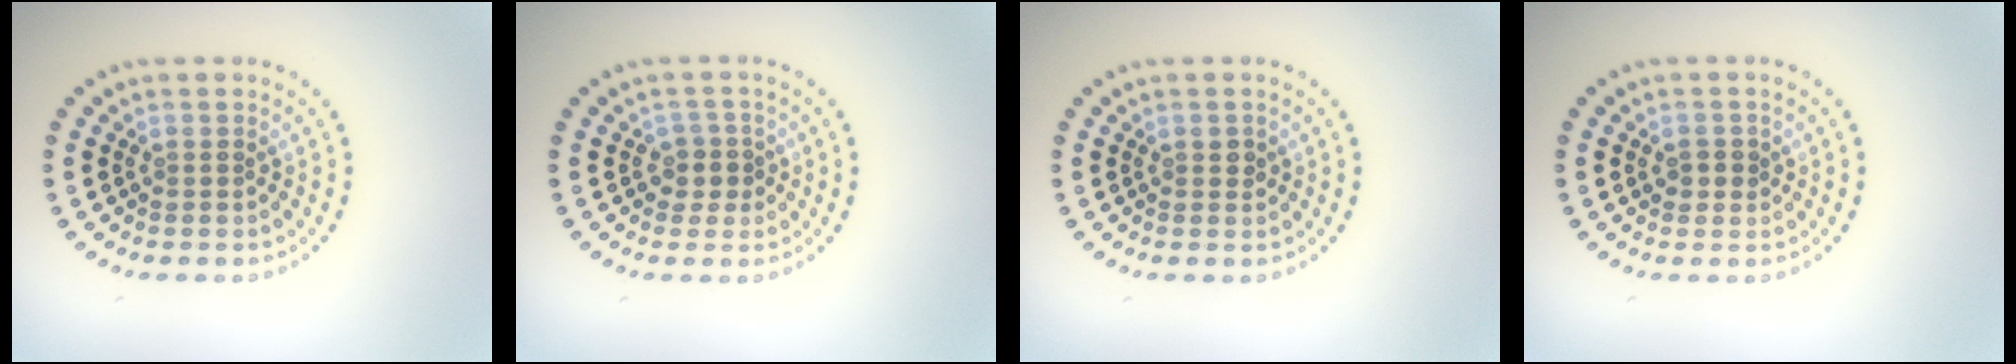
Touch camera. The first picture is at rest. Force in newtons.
{"total": 1.7, "press": 1.5, "slide": 0.9}
{"total": 0.7, "press": 0.7, "slide": 0.3}
{"total": 1.3, "press": 1.2, "slide": 0.5}